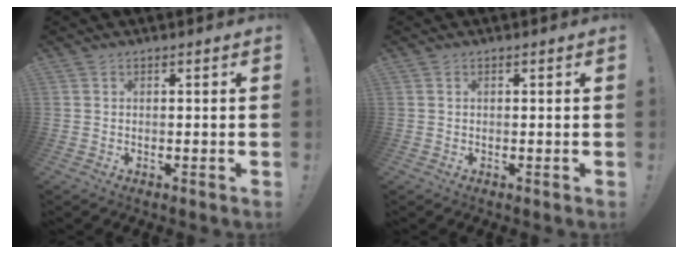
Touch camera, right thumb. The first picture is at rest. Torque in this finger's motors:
{"motor_torque": [-0.10, -0.15, -0.02, -0.08, -0.06]}